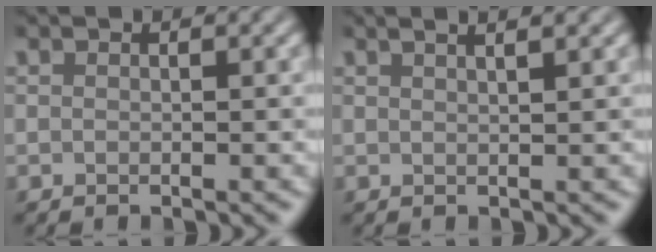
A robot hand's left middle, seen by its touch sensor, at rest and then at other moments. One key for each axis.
{"total": 4.1, "fx": 2.4, "fy": 1.9, "fz": 2.7, "tx": -0.007, "ty": 0.033, "tz": -0.006}